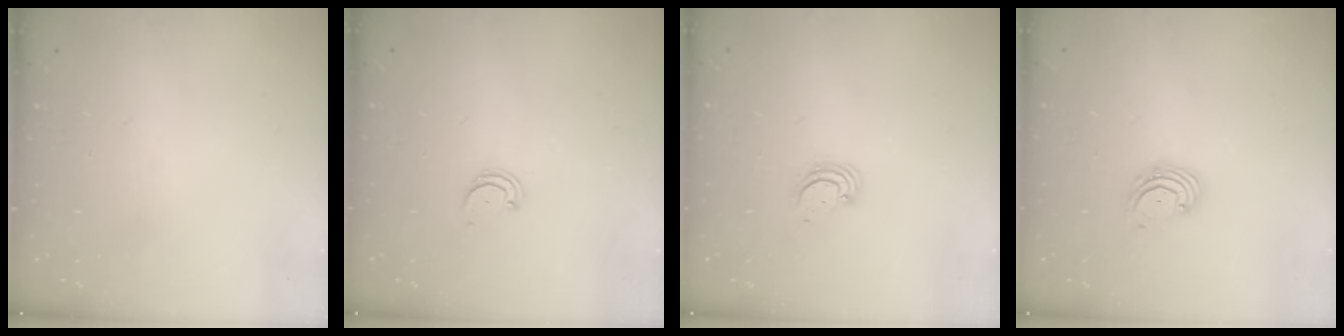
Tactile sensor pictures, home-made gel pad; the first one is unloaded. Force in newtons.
{"total": 2.0, "press": 2.0, "slide": 0.2}
{"total": 2.9, "press": 2.9, "slide": 0.3}
{"total": 2.6, "press": 2.5, "slide": 0.6}